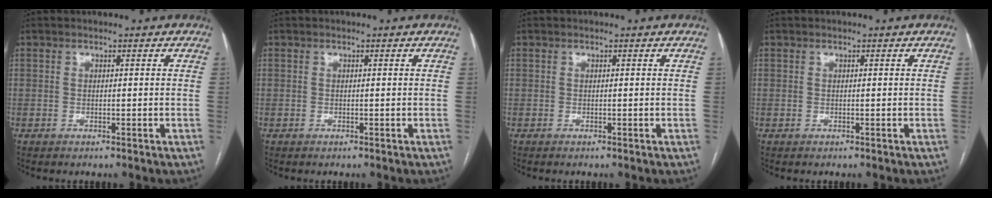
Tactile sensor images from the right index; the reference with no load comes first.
{"total": 0.0}
{"total": 0.0}
{"total": 0.0}